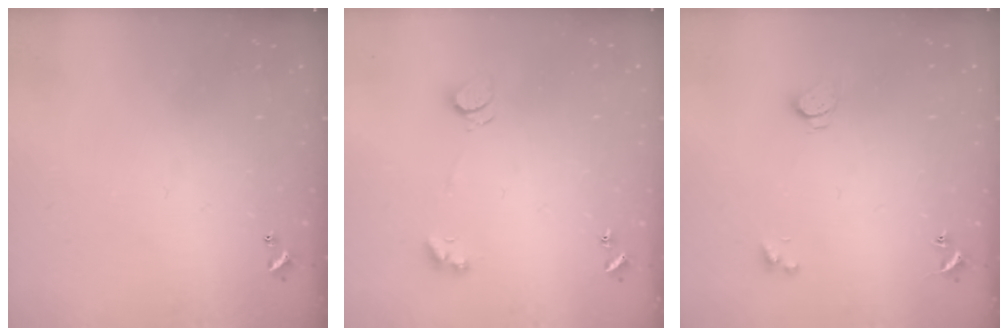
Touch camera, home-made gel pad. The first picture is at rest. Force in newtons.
{"total": 2.2, "press": 2.2, "slide": 0.4}
{"total": 2.9, "press": 2.9, "slide": 0.5}